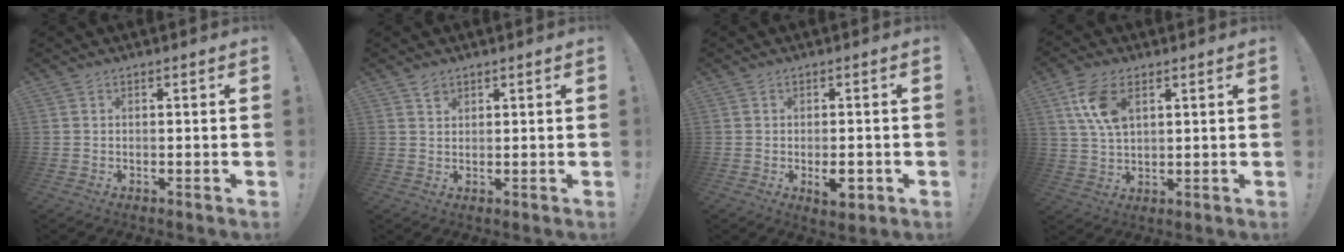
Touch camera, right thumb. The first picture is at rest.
{"total": 1.7, "force": [1.4, 1.0, 0.2], "torque": [0.012, -0.008, 0.024]}
{"total": 5.2, "force": [-1.6, 2.2, 4.4], "torque": [-0.065, 0.000, -0.023]}
{"total": 10.3, "force": [4.4, 5.6, 7.4], "torque": [-0.148, -0.005, 0.083]}